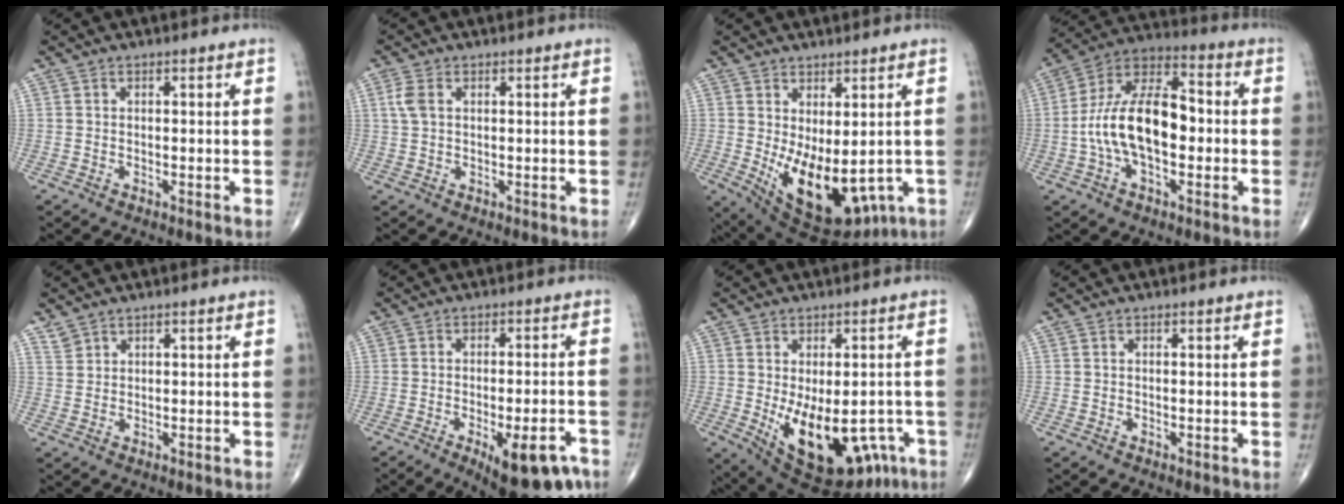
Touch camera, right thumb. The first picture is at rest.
{"total": 3.1, "force": [0.9, 1.9, 2.3], "torque": [-0.061, 0.008, 0.019]}
{"total": 15.0, "force": [-2.2, 7.7, 12.7], "torque": [-0.191, -0.018, -0.003]}
{"total": 16.6, "force": [-1.6, 8.7, 14.1], "torque": [-0.254, 0.040, -0.036]}
{"total": 1.9, "force": [1.5, 1.0, 0.2], "torque": [0.005, -0.003, 0.030]}
{"total": 14.1, "force": [-7.7, 5.0, 10.6], "torque": [-0.100, 0.026, -0.098]}
{"total": 19.5, "force": [-6.1, 10.5, 15.2], "torque": [-0.200, -0.006, -0.059]}
{"total": 0.0}